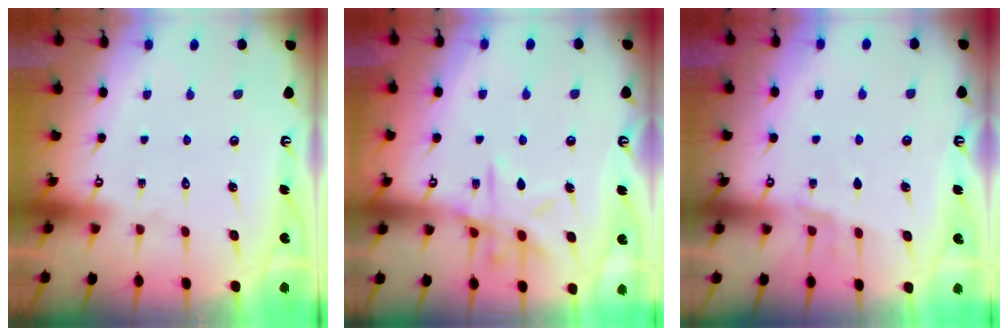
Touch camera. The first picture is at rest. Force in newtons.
{"total": 11.5, "press": 11.5, "slide": 0.9}
{"total": 5.4, "press": 5.3, "slide": 1.4}